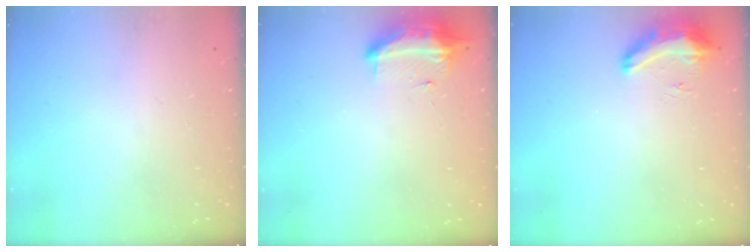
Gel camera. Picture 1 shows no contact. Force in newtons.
{"total": 9.5, "press": 9.2, "slide": 2.4}
{"total": 17.3, "press": 10.6, "slide": 13.6}